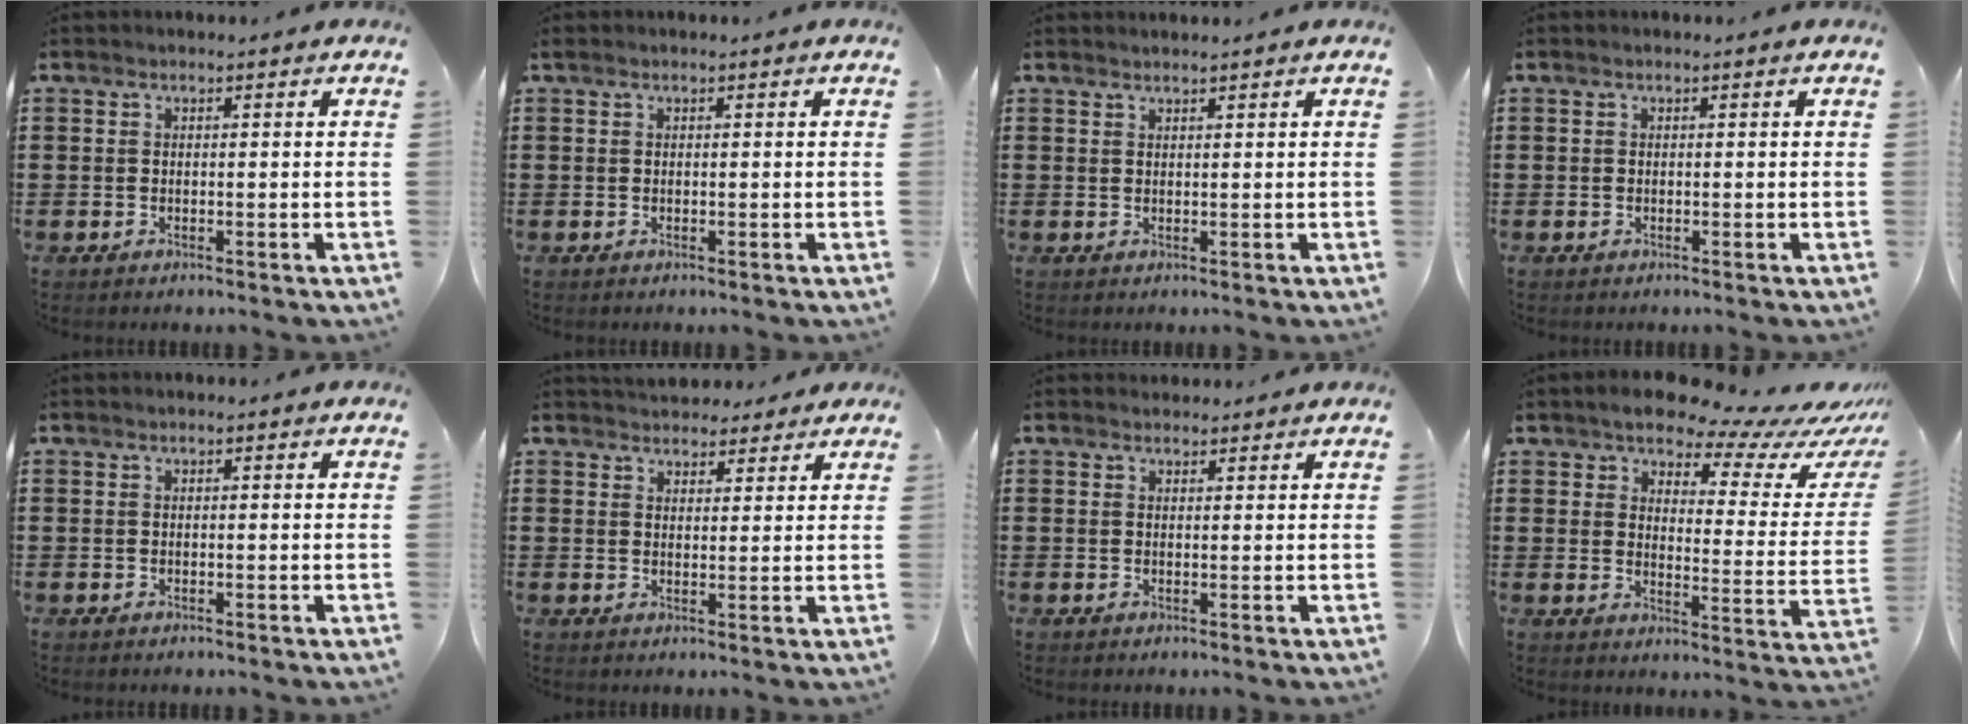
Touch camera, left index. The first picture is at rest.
{"total": 0.0}
{"total": 0.9, "force": [0.9, 0.0, 0.1], "torque": [-0.004, -0.002, 0.018]}
{"total": 0.0}
{"total": 0.0}
{"total": 3.4, "force": [3.0, 1.6, 0.0], "torque": [-0.004, -0.006, 0.056]}
{"total": 1.3, "force": [1.2, 0.5, 0.1], "torque": [-0.003, 0.003, 0.023]}
{"total": 8.1, "force": [7.3, 2.0, 2.8], "torque": [-0.063, -0.054, 0.124]}